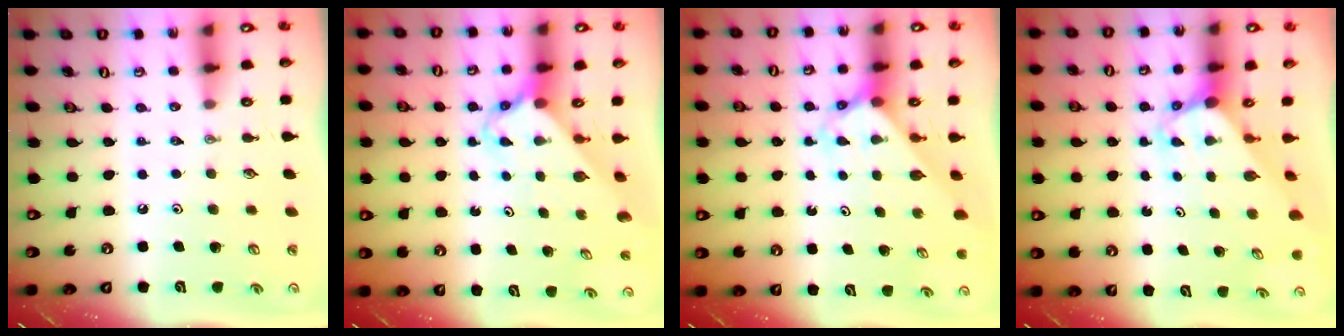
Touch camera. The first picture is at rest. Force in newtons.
{"total": 2.3, "press": 2.3, "slide": 0.2}
{"total": 2.6, "press": 2.6, "slide": 0.1}
{"total": 3.1, "press": 3.1, "slide": 0.2}